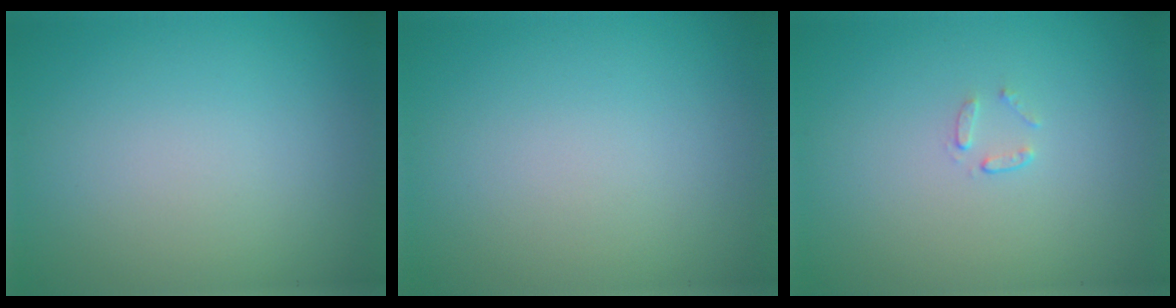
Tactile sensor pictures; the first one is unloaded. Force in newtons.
{"total": 0.0}
{"total": 0.7, "press": 0.4, "slide": 0.6}